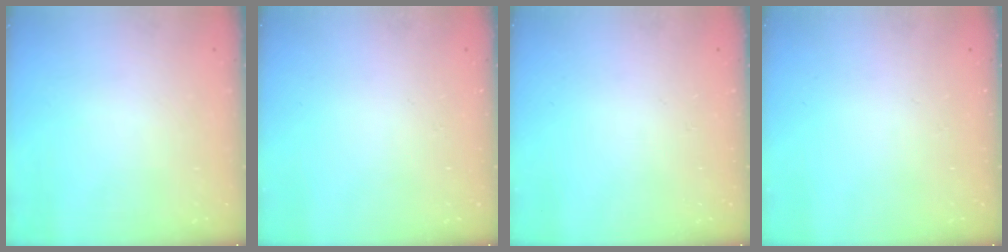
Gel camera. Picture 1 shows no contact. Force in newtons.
{"total": 0.0}
{"total": 0.0}
{"total": 0.0}